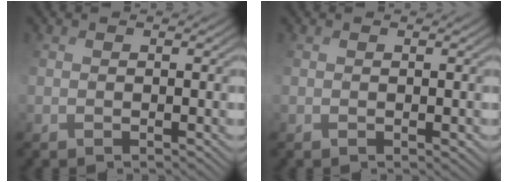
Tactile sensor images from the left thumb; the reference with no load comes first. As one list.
[{"total": 1.3, "force": [-0.3, 1.0, 0.9], "torque": [-0.019, 0.000, 0.003]}]